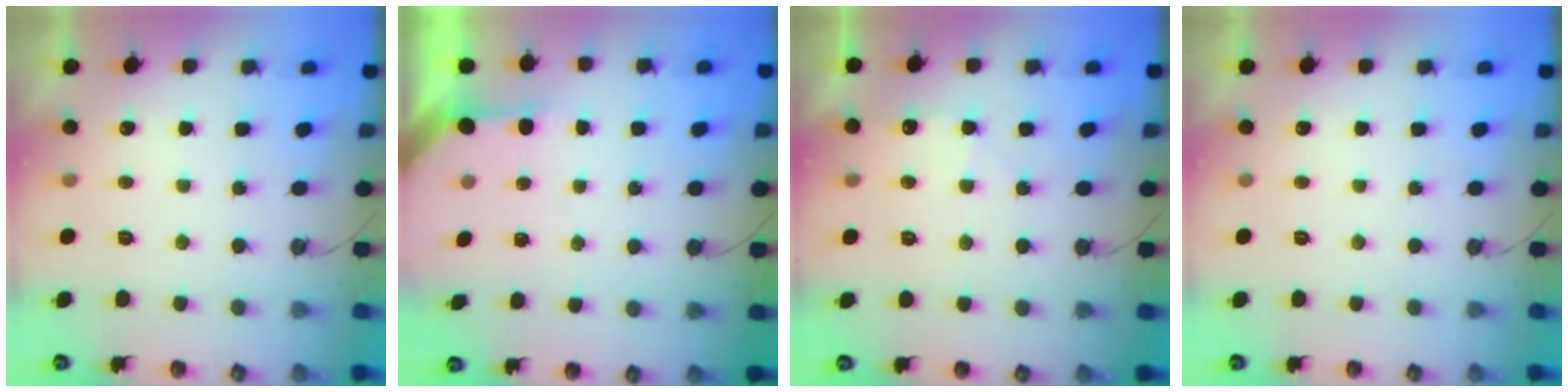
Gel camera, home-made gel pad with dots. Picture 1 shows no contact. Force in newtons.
{"total": 2.1, "press": 2.1, "slide": 0.3}
{"total": 5.5, "press": 5.5, "slide": 0.6}
{"total": 0.0}